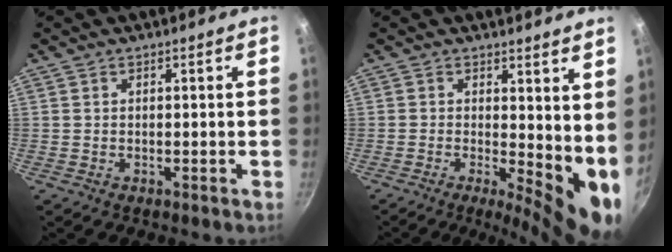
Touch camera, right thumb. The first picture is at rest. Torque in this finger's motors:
{"motor_torque": [0.18, 0.95, 0.18, -0.06, 0.29]}